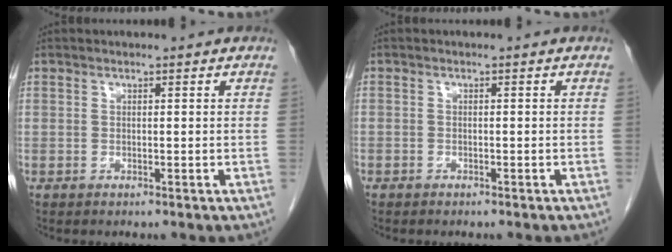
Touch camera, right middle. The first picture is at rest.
{"total": 0.7, "force": [-0.6, 0.5, 0.1], "torque": [-0.005, 0.003, -0.010]}